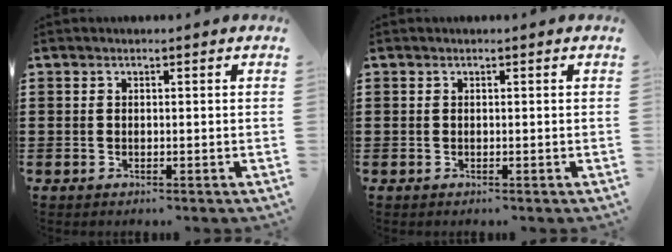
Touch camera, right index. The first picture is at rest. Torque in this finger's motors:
{"motor_torque": [-0.15, -0.18, 0.01, 0.00]}